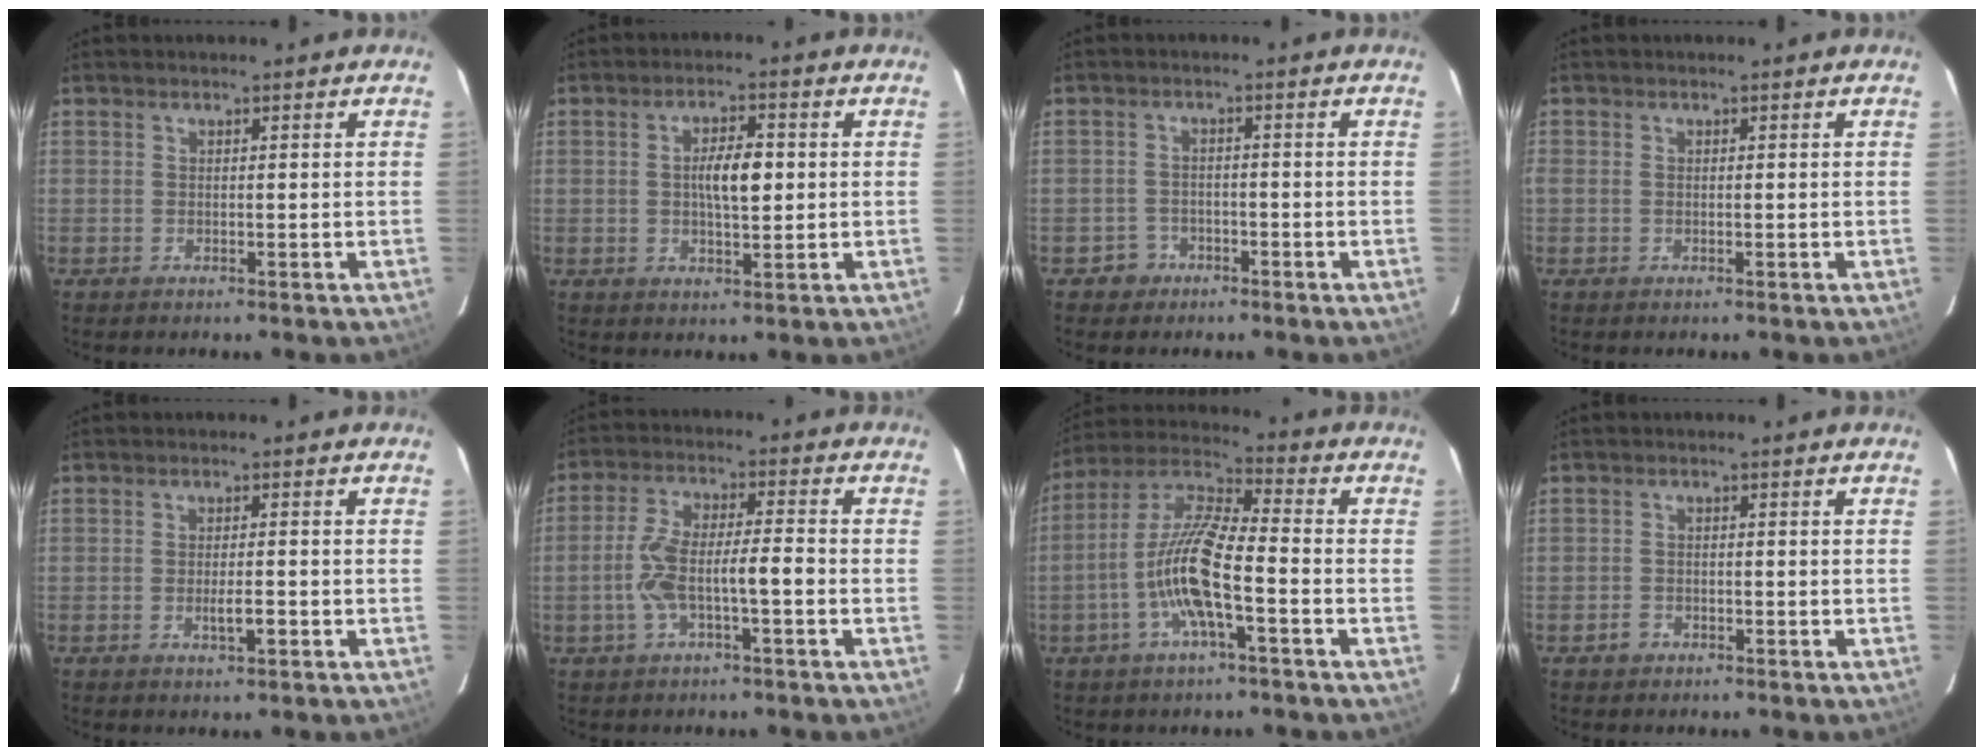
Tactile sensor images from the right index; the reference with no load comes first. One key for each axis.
{"total": 5.6, "fx": 0.4, "fy": 1.6, "fz": 5.3, "tx": -0.095, "ty": 0.007, "tz": 0.008}
{"total": 2.6, "fx": -1.5, "fy": 2.2, "fz": -0.2, "tx": 0.005, "ty": 0.012, "tz": -0.025}
{"total": 0.5, "fx": -0.1, "fy": 0.4, "fz": 0.3, "tx": -0.009, "ty": 0.006, "tz": 0.001}
{"total": 2.5, "fx": -0.9, "fy": 0.4, "fz": 2.3, "tx": -0.039, "ty": -0.001, "tz": -0.014}
{"total": 7.8, "fx": -2.2, "fy": 1.6, "fz": 7.3, "tx": -0.150, "ty": 0.024, "tz": -0.041}
{"total": 12.2, "fx": -3.6, "fy": 2.0, "fz": 11.5, "tx": -0.237, "ty": 0.011, "tz": -0.070}
{"total": 1.2, "fx": -0.8, "fy": 0.9, "fz": 0.3, "tx": -0.007, "ty": 0.002, "tz": -0.013}